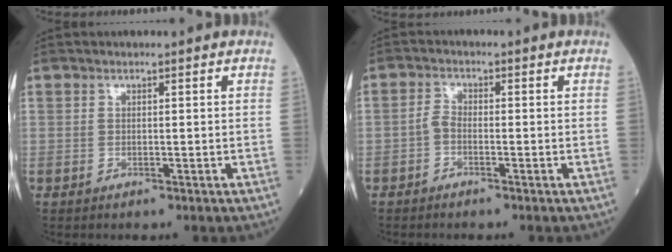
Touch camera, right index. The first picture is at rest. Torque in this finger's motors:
{"motor_torque": [0.02, -0.04, 0.01, -0.01]}